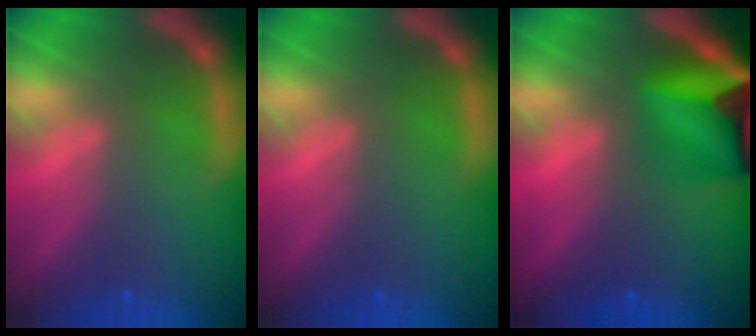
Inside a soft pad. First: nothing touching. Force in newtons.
{"total": 0.0}
{"total": 9.0}